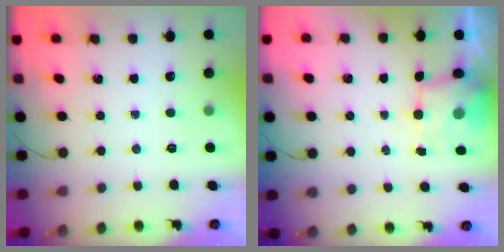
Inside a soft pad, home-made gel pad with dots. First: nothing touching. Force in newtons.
{"total": 3.1, "press": 3.0, "slide": 0.7}